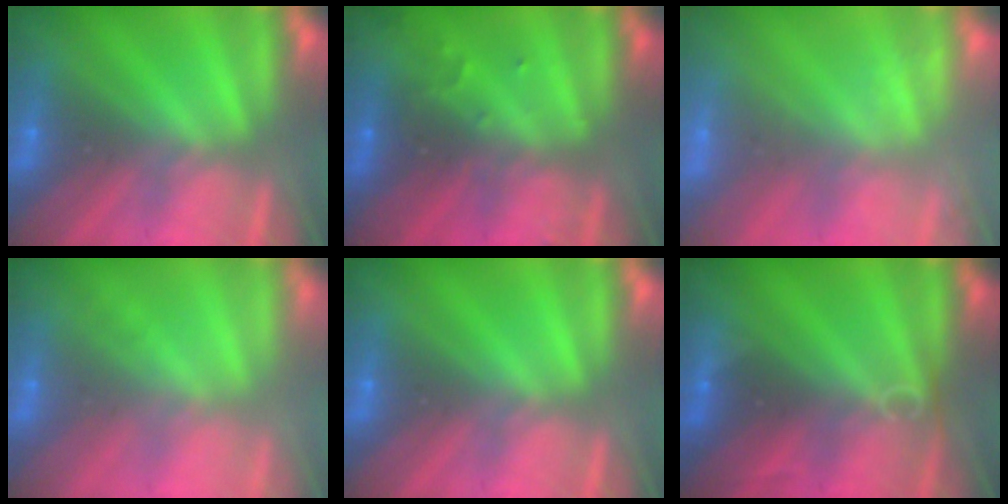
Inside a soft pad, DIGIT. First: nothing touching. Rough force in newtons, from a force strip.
{"total": 3.2}
{"total": 1.9}
{"total": 2.5}
{"total": 0.0}
{"total": 2.6}